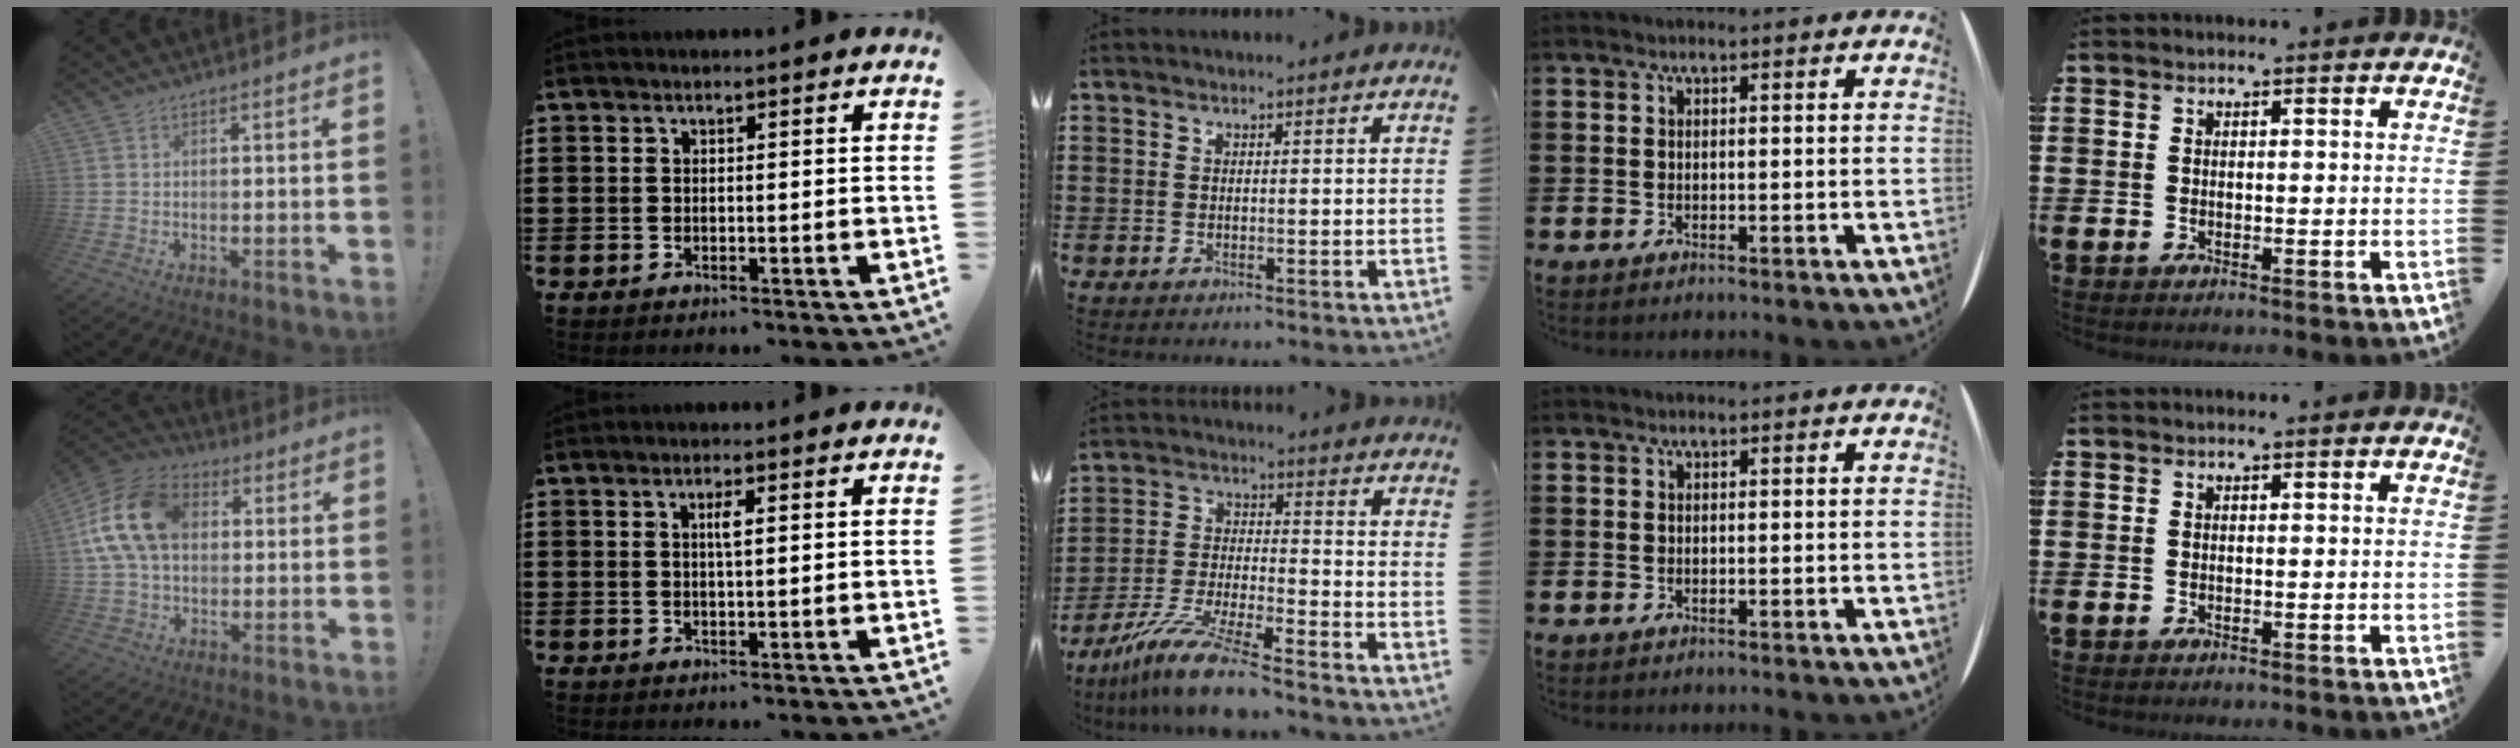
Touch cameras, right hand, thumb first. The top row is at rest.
{"thumb": {"total": 17.4, "force": [3.5, 12.3, 11.8], "torque": [-0.220, 0.012, 0.068]}, "index": {"total": 1.7, "force": [0.4, 0.2, 1.6], "torque": [-0.031, 0.002, 0.005]}, "middle": {"total": 10.9, "force": [-9.1, 0.3, 6.0], "torque": [-0.123, 0.002, -0.180]}}